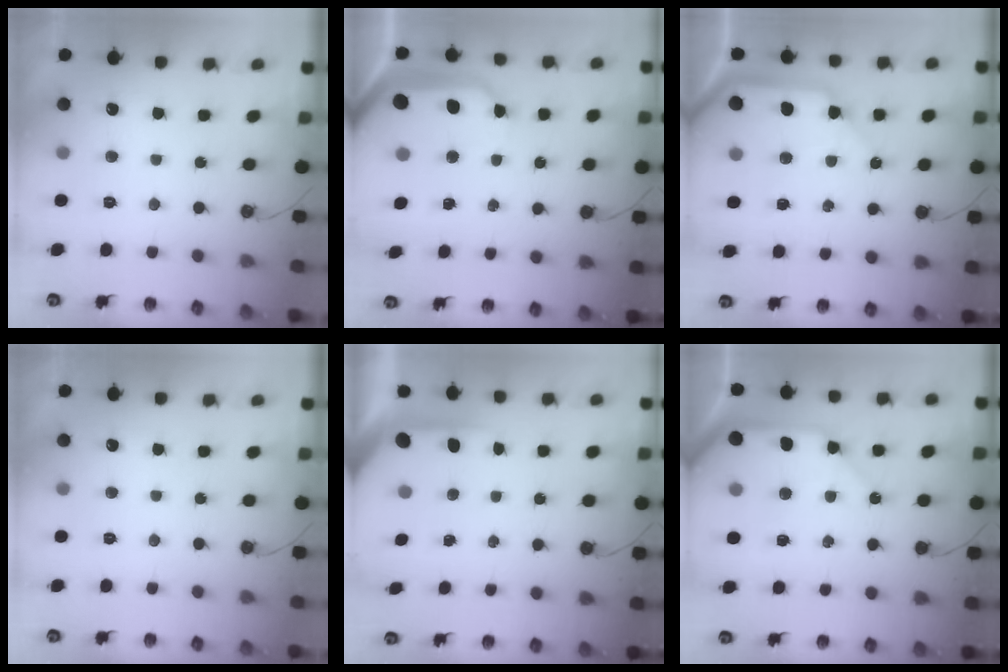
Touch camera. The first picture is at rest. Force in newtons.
{"total": 12.3, "press": 12.3, "slide": 1.1}
{"total": 12.7, "press": 12.6, "slide": 1.8}
{"total": 0.0}
{"total": 5.1, "press": 5.1, "slide": 0.5}
{"total": 13.1, "press": 13.0, "slide": 1.6}